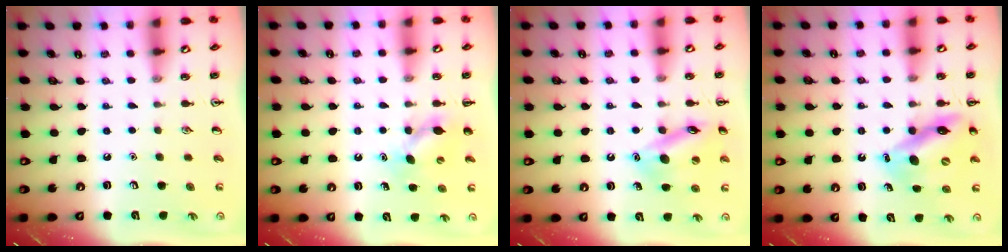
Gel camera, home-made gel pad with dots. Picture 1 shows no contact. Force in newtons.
{"total": 7.7, "press": 7.6, "slide": 1.4}
{"total": 14.7, "press": 14.4, "slide": 2.7}
{"total": 12.3, "press": 11.7, "slide": 3.7}